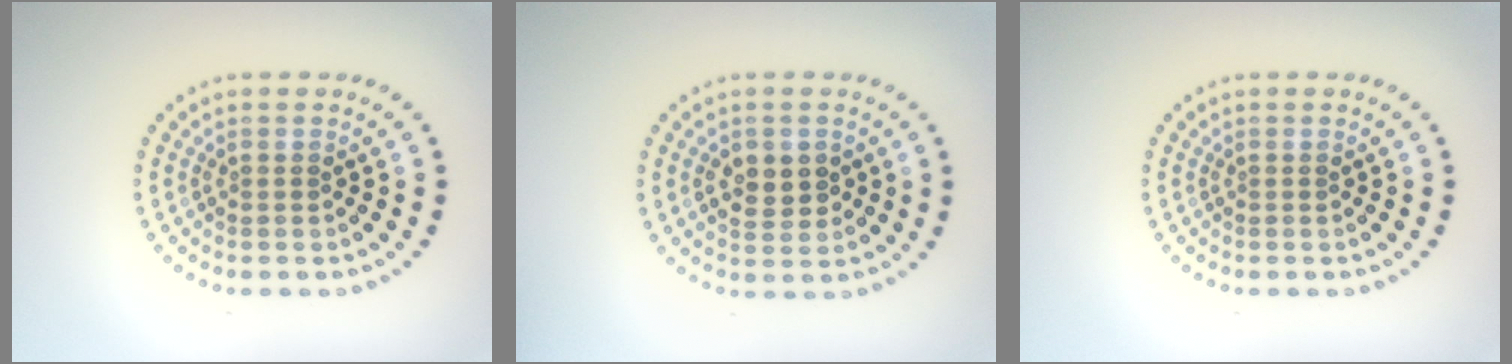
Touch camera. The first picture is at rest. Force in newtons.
{"total": 2.9, "press": 2.8, "slide": 0.4}
{"total": 0.0}